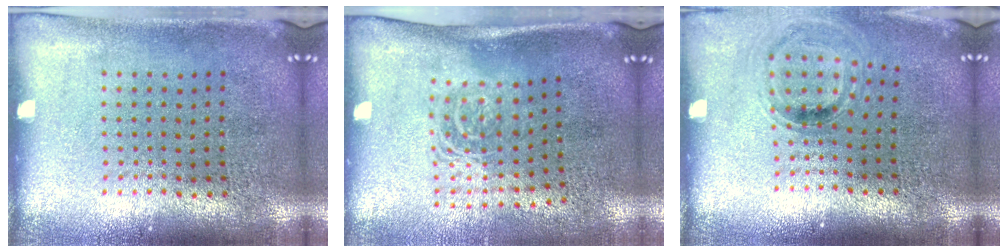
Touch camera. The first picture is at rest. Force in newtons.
{"total": 1.6, "press": 1.2, "slide": 1.1}
{"total": 0.9, "press": 0.8, "slide": 0.2}